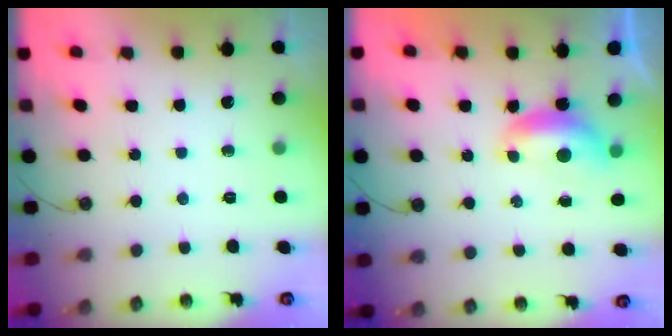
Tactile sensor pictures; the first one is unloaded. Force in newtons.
{"total": 1.7, "press": 1.6, "slide": 0.7}